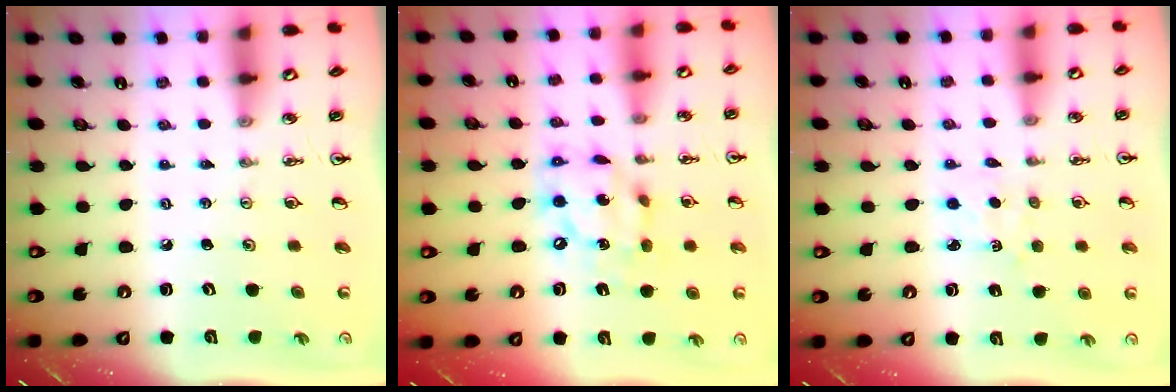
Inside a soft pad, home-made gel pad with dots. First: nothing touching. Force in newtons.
{"total": 12.3, "press": 12.2, "slide": 1.5}
{"total": 2.3, "press": 2.3, "slide": 0.2}